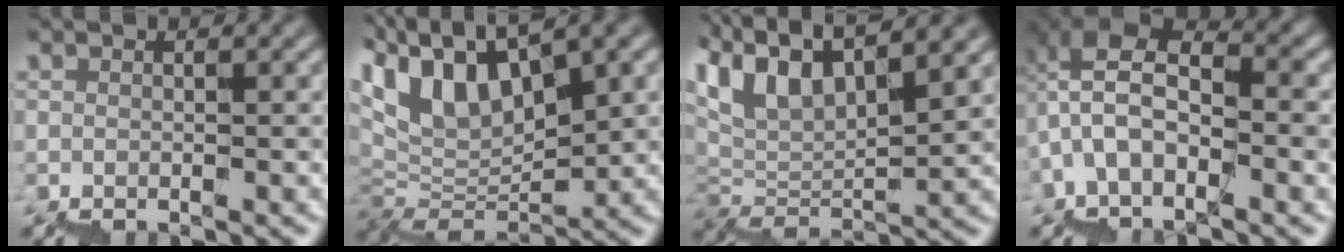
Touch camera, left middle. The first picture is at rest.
{"total": 9.7, "force": [7.3, 3.5, 5.4], "torque": [-0.114, 0.026, 0.143]}
{"total": 10.2, "force": [8.9, 2.2, 4.5], "torque": [-0.104, 0.028, 0.160]}
{"total": 7.2, "force": [-1.3, 4.3, 5.7], "torque": [-0.102, 0.028, -0.022]}